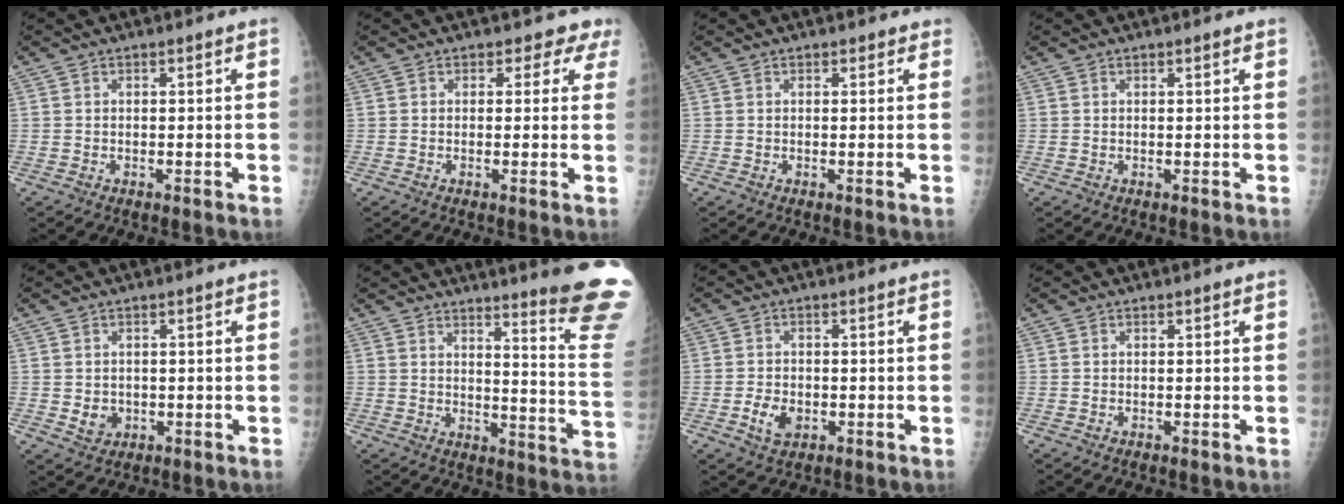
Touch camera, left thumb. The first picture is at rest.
{"total": 3.2, "force": [2.4, 2.1, 0.1], "torque": [0.031, -0.012, 0.005]}
{"total": 0.9, "force": [0.7, 0.5, 0.1], "torque": [0.007, -0.004, 0.004]}
{"total": 0.5, "force": [0.4, 0.0, 0.3], "torque": [-0.007, -0.001, 0.008]}
{"total": 2.8, "force": [-0.2, 2.5, 1.4], "torque": [-0.012, -0.002, 0.008]}
{"total": 17.7, "force": [14.5, 0.1, 10.1], "torque": [-0.105, -0.158, 0.169]}
{"total": 4.0, "force": [-1.2, 2.8, 2.6], "torque": [-0.042, 0.002, -0.017]}
{"total": 0.0}